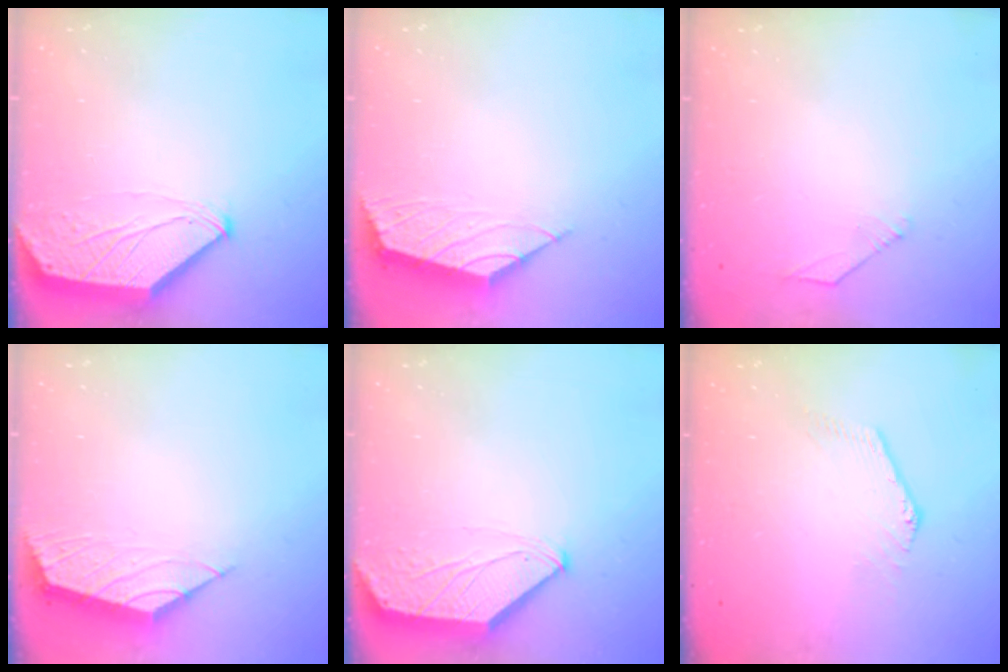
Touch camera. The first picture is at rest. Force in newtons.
{"total": 2.2, "press": 2.2, "slide": 0.5}
{"total": 2.6, "press": 2.5, "slide": 0.6}
{"total": 2.1, "press": 2.0, "slide": 0.5}
{"total": 0.5, "press": 0.5, "slide": 0.3}
{"total": 0.0}